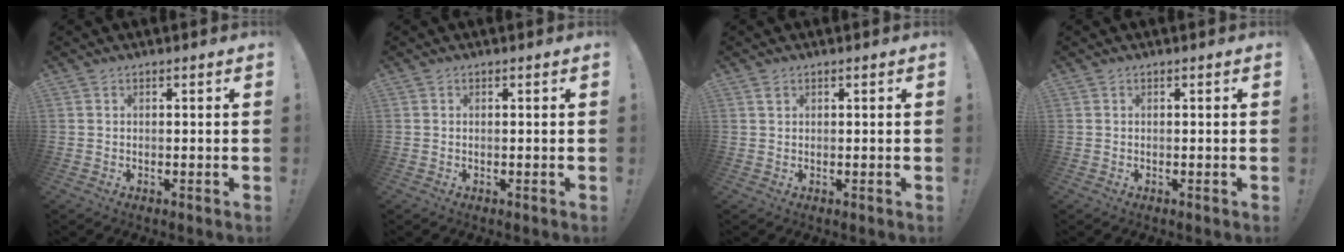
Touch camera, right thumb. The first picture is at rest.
{"total": 0.0}
{"total": 0.9, "force": [0.7, 0.6, 0.4], "torque": [-0.005, 0.000, 0.012]}
{"total": 0.0}